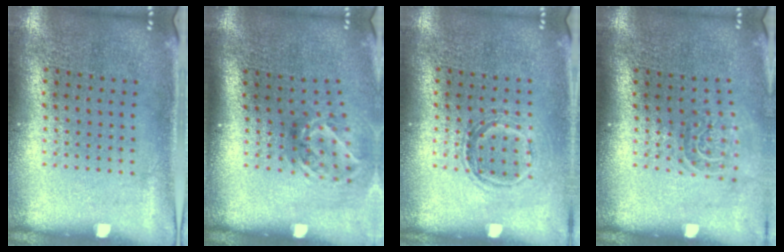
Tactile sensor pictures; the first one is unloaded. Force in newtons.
{"total": 2.0, "press": 1.3, "slide": 1.5}
{"total": 1.2, "press": 1.1, "slide": 0.6}
{"total": 1.5, "press": 1.1, "slide": 1.0}